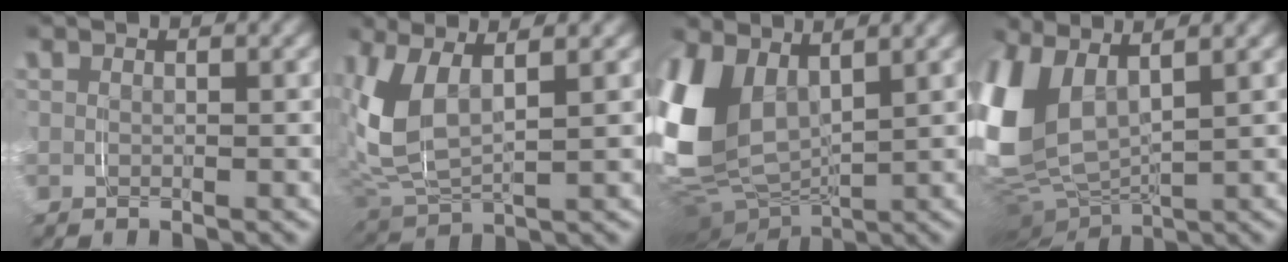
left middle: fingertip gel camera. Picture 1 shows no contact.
{"total": 6.3, "force": [1.5, 3.8, 4.8], "torque": [-0.150, -0.005, 0.027]}
{"total": 13.2, "force": [0.4, 9.7, 8.9], "torque": [-0.225, -0.024, 0.014]}
{"total": 11.9, "force": [0.6, 8.7, 8.1], "torque": [-0.217, -0.016, 0.011]}